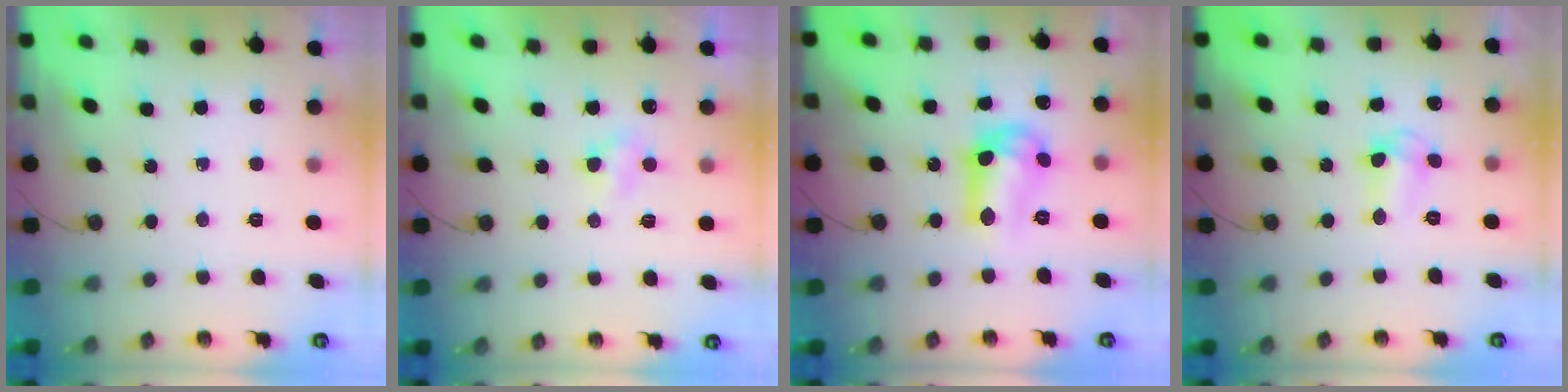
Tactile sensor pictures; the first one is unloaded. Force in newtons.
{"total": 3.8, "press": 3.7, "slide": 0.7}
{"total": 11.7, "press": 11.7, "slide": 0.8}
{"total": 4.1, "press": 4.0, "slide": 0.8}